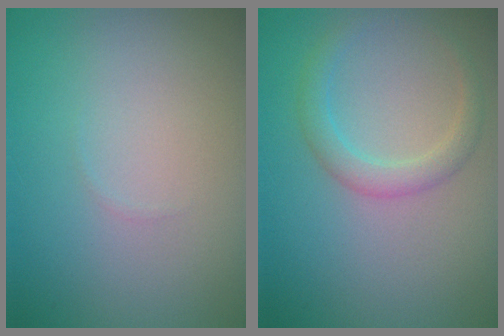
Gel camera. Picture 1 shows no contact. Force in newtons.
{"total": 2.3, "press": 2.2, "slide": 0.1}